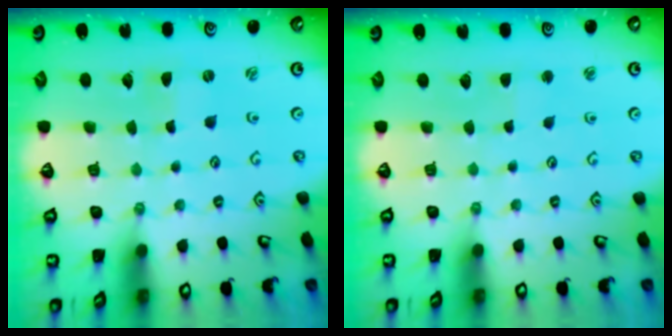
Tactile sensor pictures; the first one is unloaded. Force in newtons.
{"total": 2.2, "press": 2.2, "slide": 0.3}